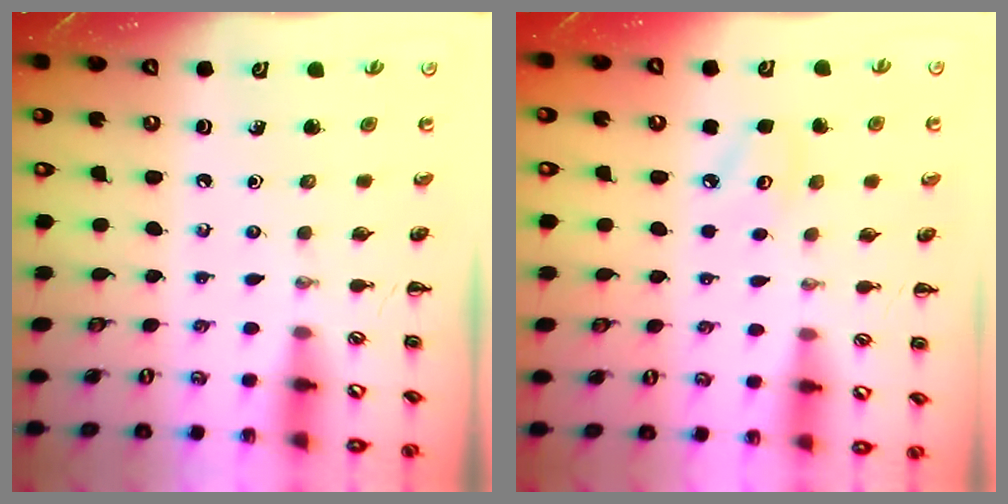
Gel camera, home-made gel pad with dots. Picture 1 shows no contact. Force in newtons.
{"total": 3.5, "press": 3.4, "slide": 0.7}